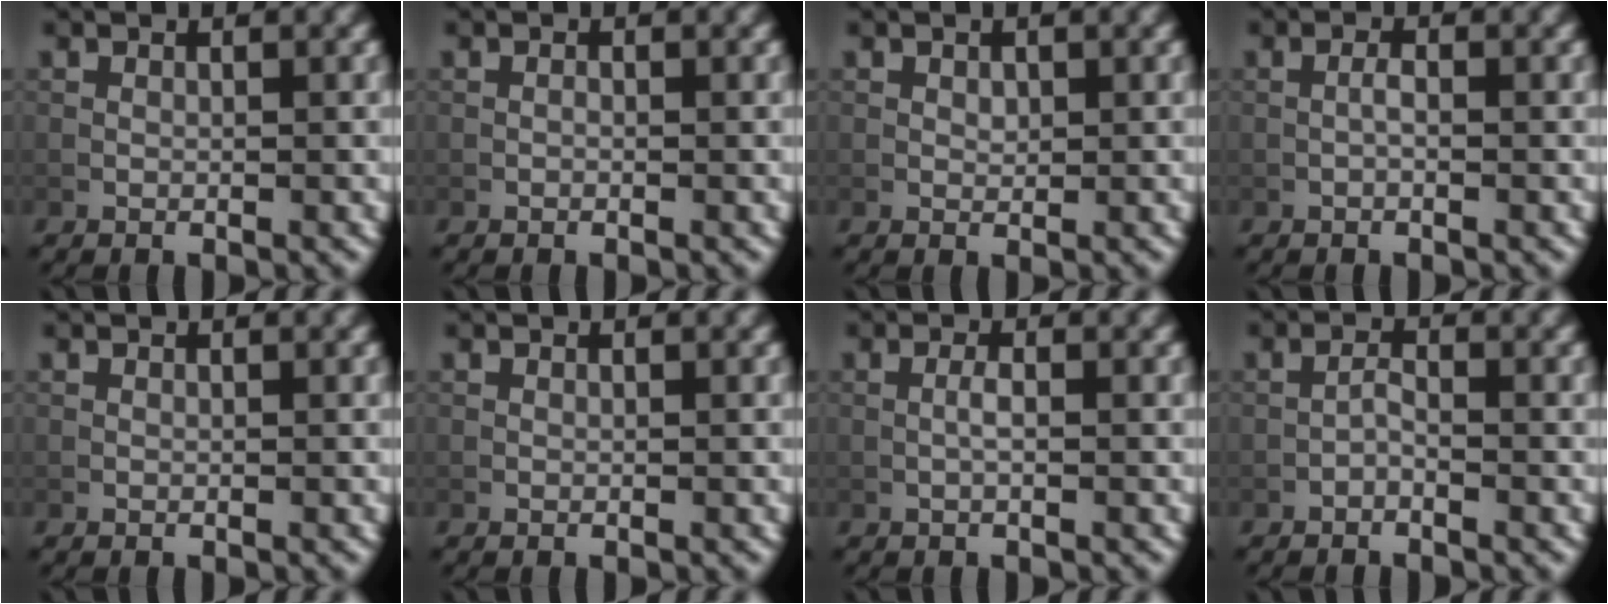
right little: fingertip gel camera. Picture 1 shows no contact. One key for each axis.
{"total": 0.0}
{"total": 0.6, "fx": 0.2, "fy": 0.4, "fz": 0.3, "tx": -0.006, "ty": -0.001, "tz": 0.004}
{"total": 0.9, "fx": -0.3, "fy": 0.2, "fz": 0.8, "tx": -0.017, "ty": 0.001, "tz": -0.008}
{"total": 0.0}
{"total": 0.0}
{"total": 1.0, "fx": -0.3, "fy": 0.1, "fz": 1.0, "tx": -0.020, "ty": 0.001, "tz": -0.007}
{"total": 1.1, "fx": -0.8, "fy": 0.2, "fz": 0.7, "tx": -0.014, "ty": 0.005, "tz": -0.017}